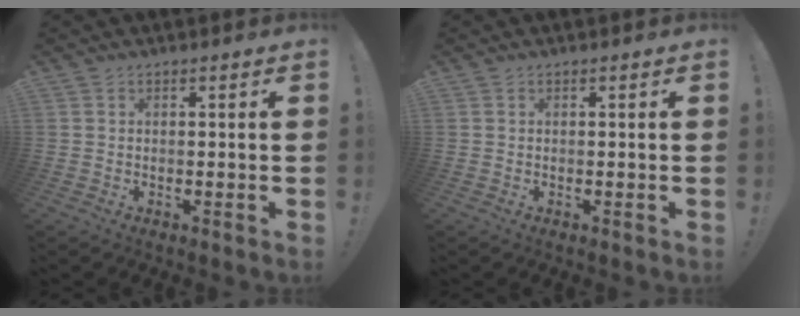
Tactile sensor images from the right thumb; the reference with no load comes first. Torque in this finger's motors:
{"motor_torque": [-0.02, -0.02, 0.00, 0.00, 0.00]}